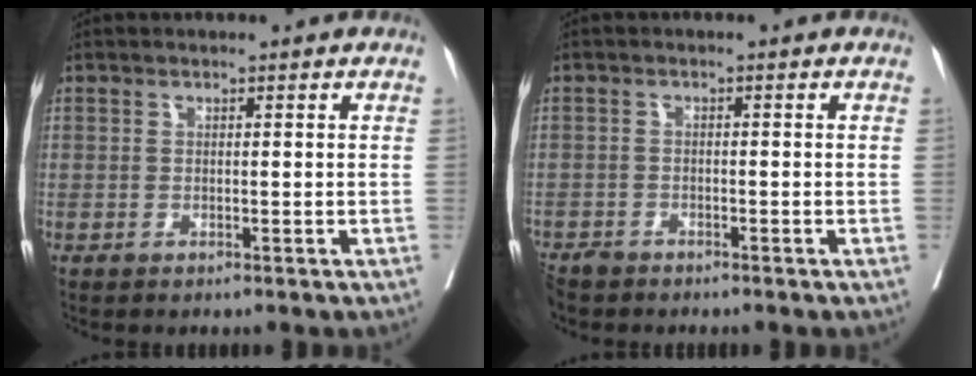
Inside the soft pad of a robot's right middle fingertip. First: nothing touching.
{"total": 3.8, "force": [-3.4, 1.3, 1.1], "torque": [-0.017, -0.008, -0.060]}